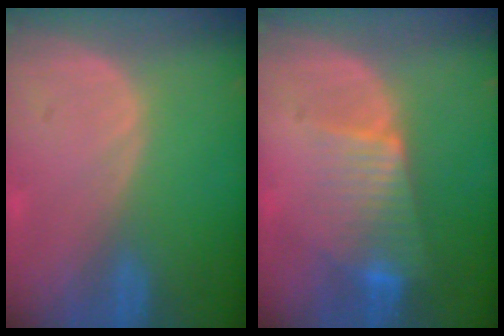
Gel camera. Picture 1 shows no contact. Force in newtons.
{"total": 7.0, "press": 6.3, "slide": 3.1}